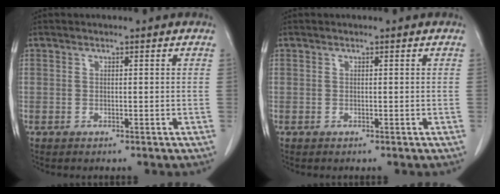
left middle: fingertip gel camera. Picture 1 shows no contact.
{"total": 0.0}